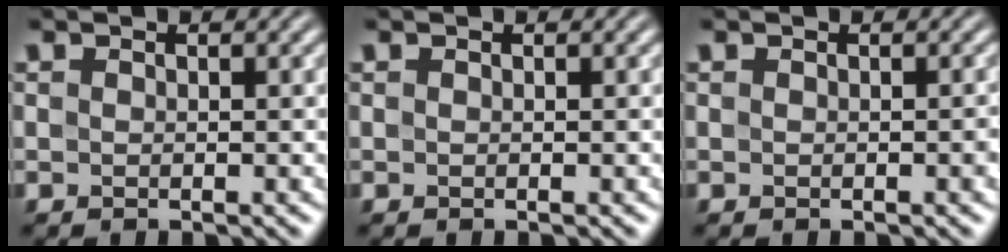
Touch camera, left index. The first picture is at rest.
{"total": 0.0}
{"total": 0.6, "force": [-0.2, 0.1, 0.6], "torque": [-0.007, 0.003, -0.001]}